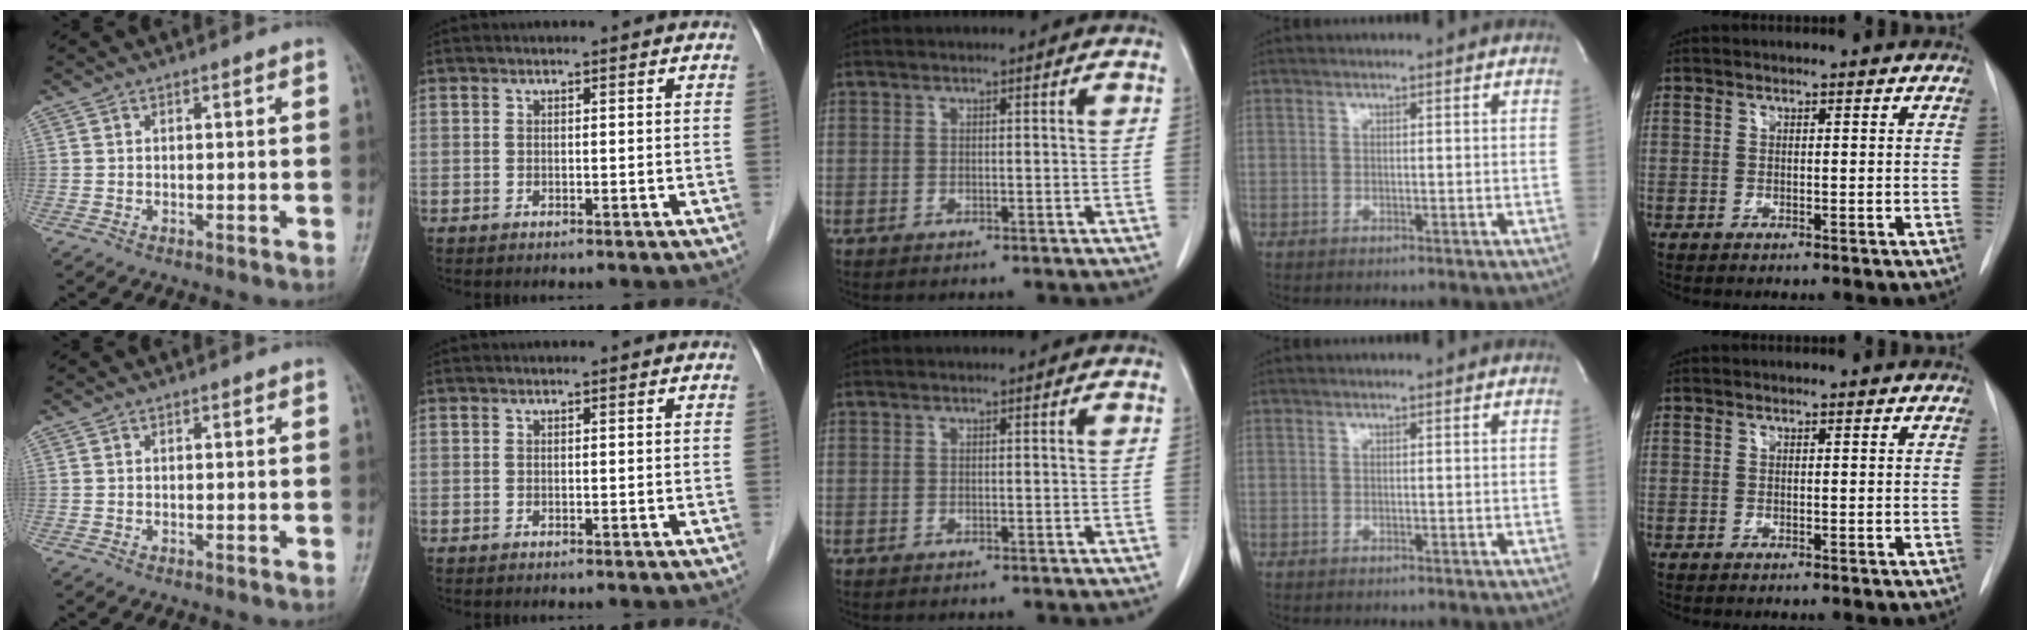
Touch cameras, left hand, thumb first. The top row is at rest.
{}